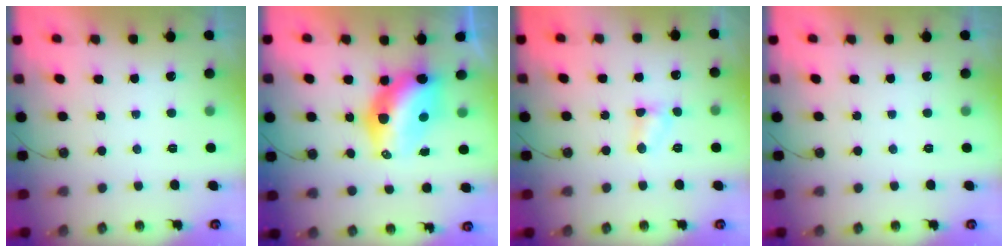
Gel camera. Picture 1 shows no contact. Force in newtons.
{"total": 12.2, "press": 11.5, "slide": 4.2}
{"total": 4.6, "press": 4.5, "slide": 0.7}
{"total": 0.0}